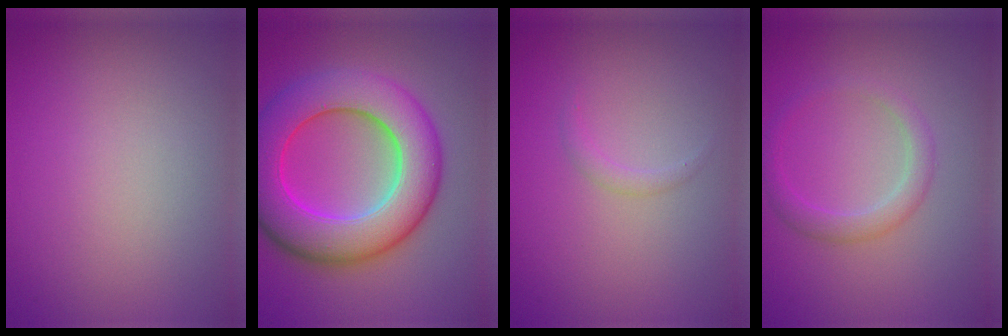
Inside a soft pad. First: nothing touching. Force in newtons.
{"total": 10.8, "press": 10.8, "slide": 0.1}
{"total": 0.8, "press": 0.8, "slide": 0.1}
{"total": 2.1, "press": 2.1, "slide": 0.1}